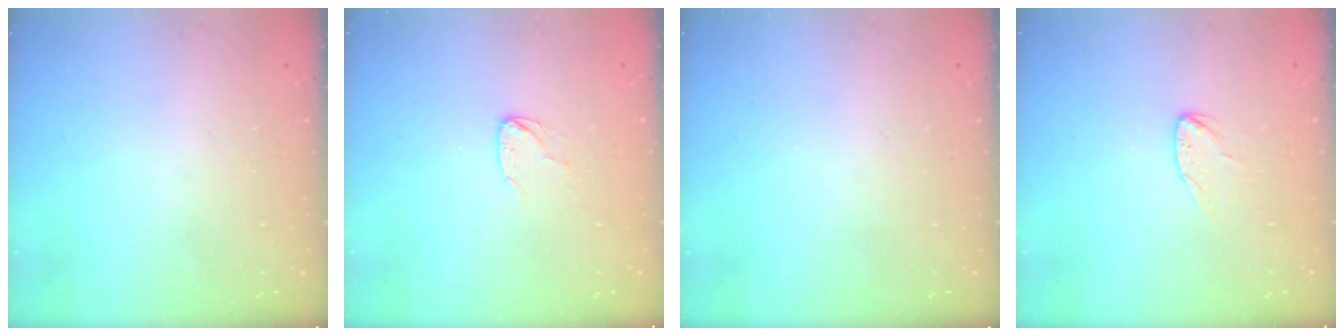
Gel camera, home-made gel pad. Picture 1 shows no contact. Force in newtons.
{"total": 4.4, "press": 4.4, "slide": 0.3}
{"total": 0.0}
{"total": 5.1, "press": 5.1, "slide": 0.4}